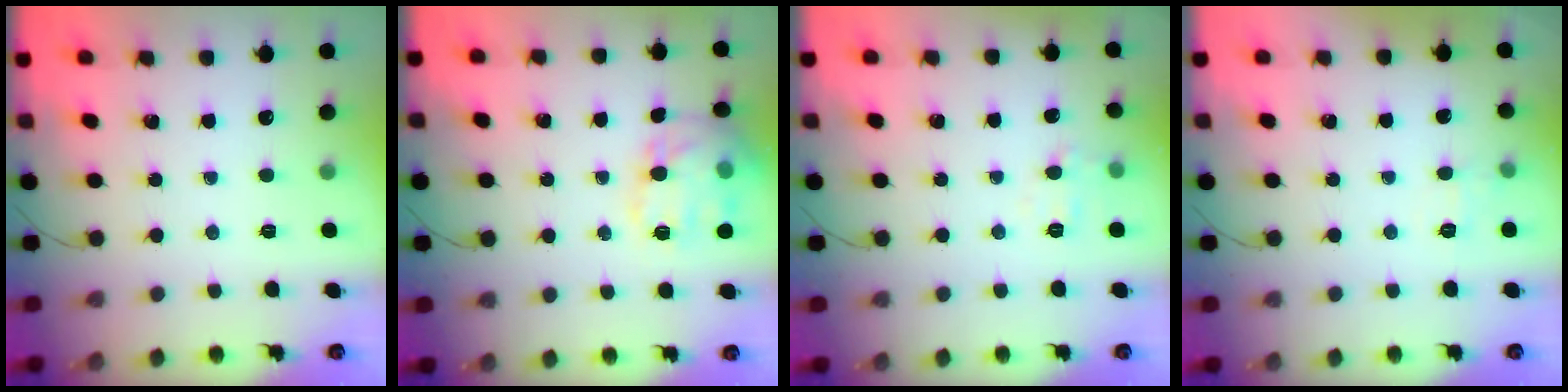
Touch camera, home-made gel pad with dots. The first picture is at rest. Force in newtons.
{"total": 16.7, "press": 16.6, "slide": 1.2}
{"total": 5.0, "press": 4.9, "slide": 1.1}
{"total": 6.2, "press": 6.0, "slide": 1.5}